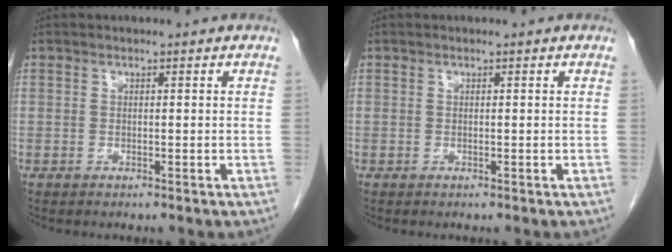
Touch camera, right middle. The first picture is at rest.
{"total": 0.0}